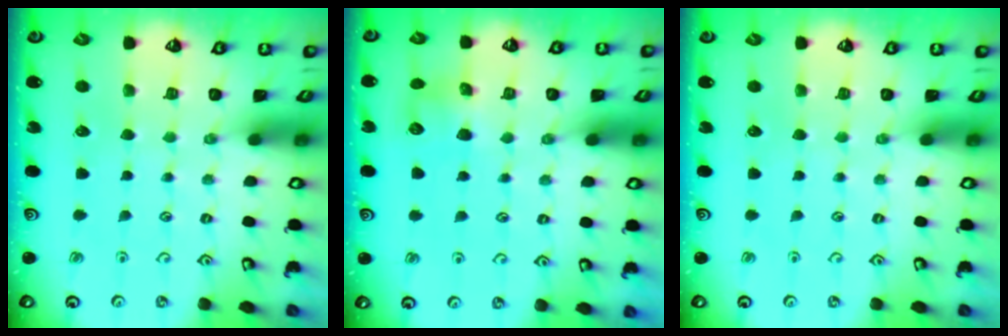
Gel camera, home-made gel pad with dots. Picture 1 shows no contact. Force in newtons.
{"total": 6.5, "press": 6.5, "slide": 0.5}
{"total": 0.0}